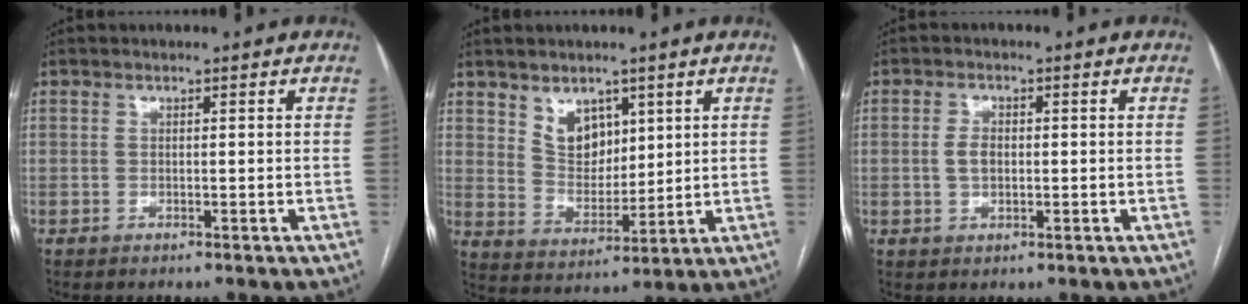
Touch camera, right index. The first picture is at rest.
{"total": 6.5, "force": [3.6, 4.3, 3.4], "torque": [-0.062, 0.001, 0.076]}
{"total": 2.5, "force": [-0.1, 1.5, 2.0], "torque": [-0.043, 0.004, -0.001]}